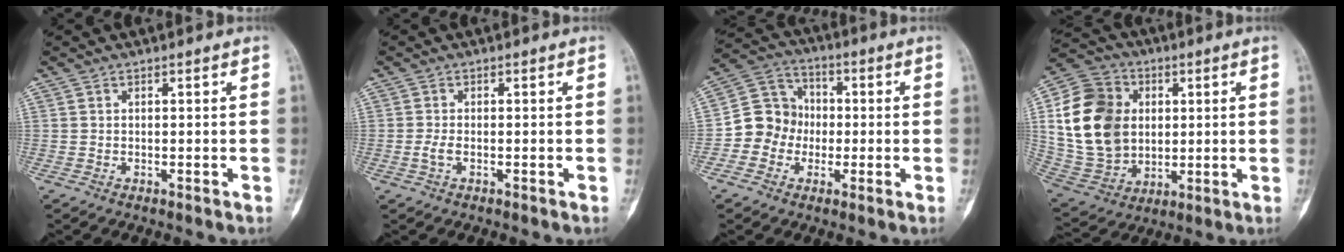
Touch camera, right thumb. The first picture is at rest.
{"total": 1.5, "force": [-0.5, 0.7, 1.3], "torque": [-0.032, 0.000, -0.011]}
{"total": 9.6, "force": [-1.5, 8.9, 3.1], "torque": [-0.020, 0.033, -0.039]}
{"total": 20.1, "force": [3.1, 15.6, 12.3], "torque": [-0.217, 0.005, 0.067]}